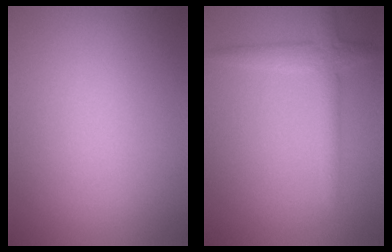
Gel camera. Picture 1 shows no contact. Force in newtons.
{"total": 2.6, "press": 2.6, "slide": 0.1}